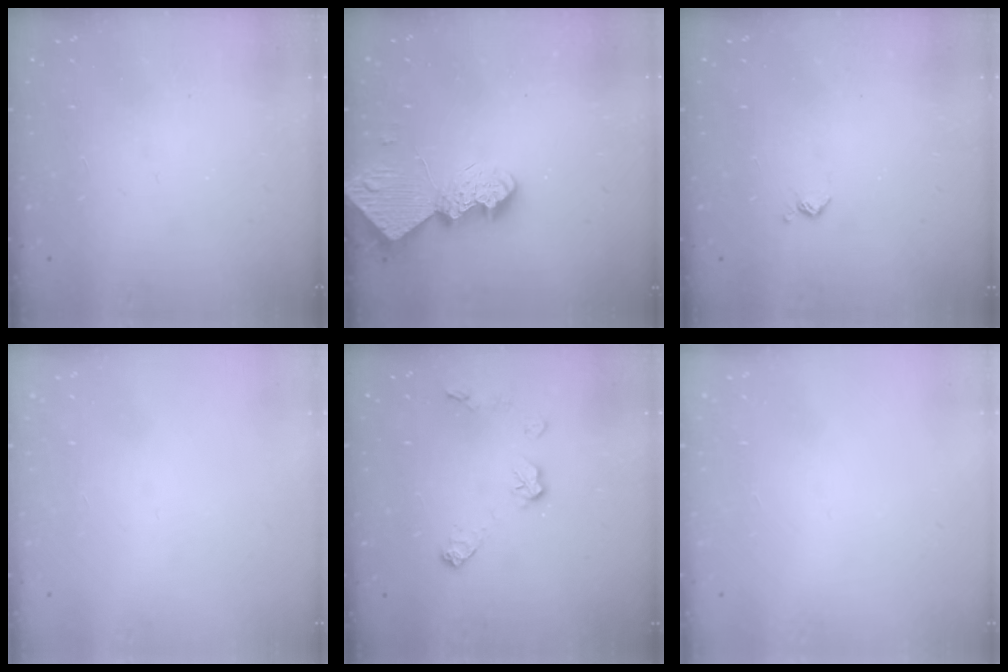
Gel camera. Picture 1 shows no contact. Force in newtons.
{"total": 9.7, "press": 9.6, "slide": 1.0}
{"total": 3.9, "press": 3.9, "slide": 0.8}
{"total": 0.0}
{"total": 8.4, "press": 8.4, "slide": 0.3}
{"total": 0.0}